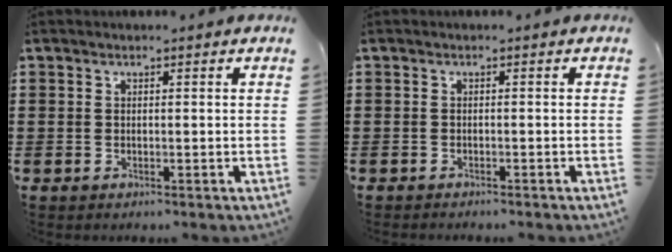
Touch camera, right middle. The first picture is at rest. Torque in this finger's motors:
{"motor_torque": [0.67, -0.69, 0.21, 0.05]}